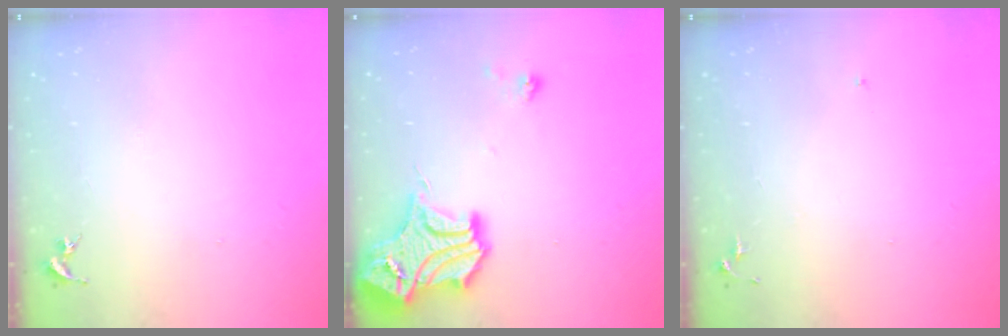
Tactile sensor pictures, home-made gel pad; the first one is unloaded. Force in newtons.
{"total": 19.1, "press": 19.0, "slide": 1.8}
{"total": 4.9, "press": 4.8, "slide": 0.6}